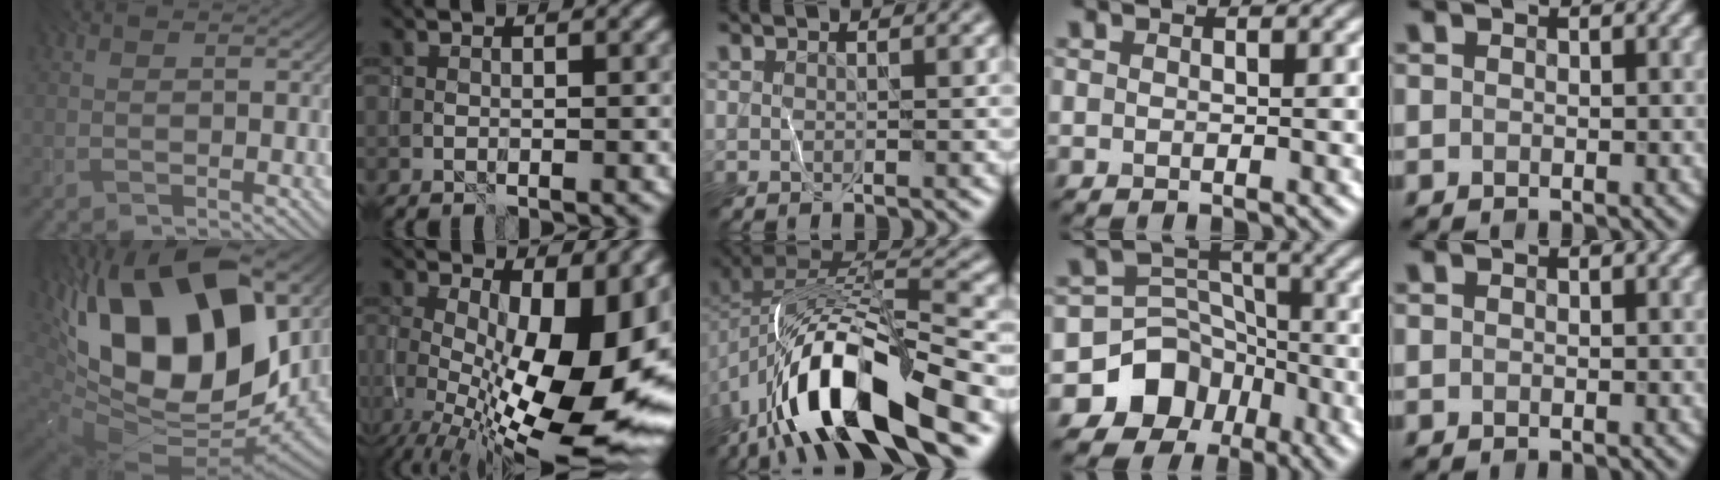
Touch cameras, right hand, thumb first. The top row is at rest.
{"thumb": {"total": 20.7, "force": [5.2, 11.9, 16.1], "torque": [-0.340, -0.001, 0.096]}, "index": {"total": 16.3, "force": [-1.0, 6.3, 14.9], "torque": [-0.194, -0.016, -0.004]}, "middle": {"total": 13.7, "force": [-6.3, 5.4, 10.9], "torque": [-0.202, -0.001, -0.114]}, "ring": {"total": 8.6, "force": [-5.1, 6.8, 1.6], "torque": [-0.007, 0.008, -0.105]}}